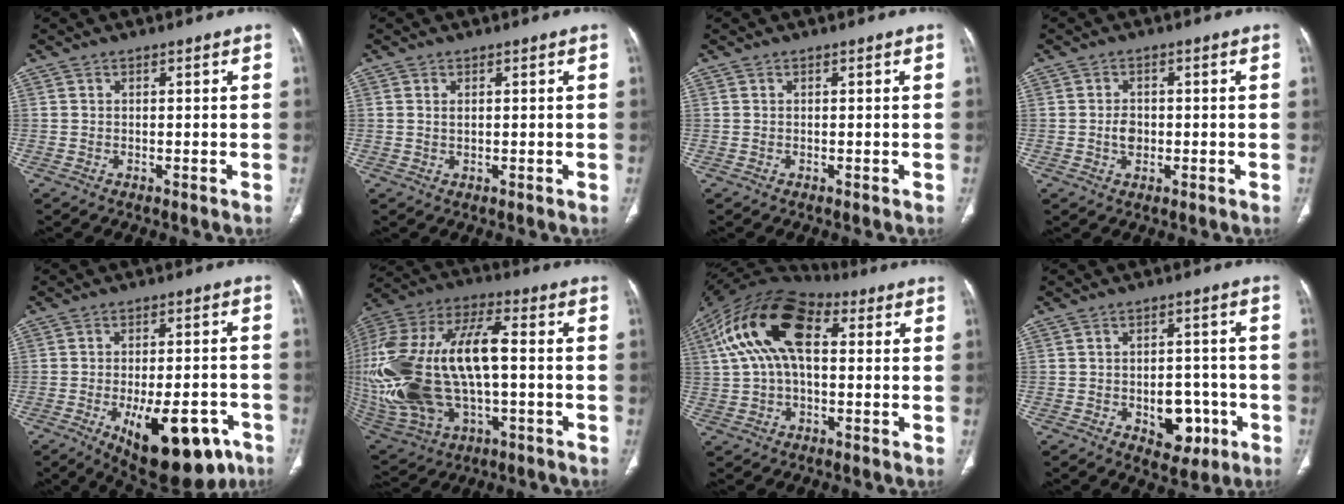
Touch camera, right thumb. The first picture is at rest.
{"total": 1.1, "force": [0.4, 0.5, 0.9], "torque": [-0.020, -0.001, 0.011]}
{"total": 0.0}
{"total": 2.8, "force": [-0.4, 2.1, 1.8], "torque": [-0.024, 0.003, -0.008]}
{"total": 17.9, "force": [-8.3, 7.9, 13.8], "torque": [-0.155, 0.022, -0.098]}
{"total": 33.2, "force": [-1.1, 17.0, 28.5], "torque": [-0.699, 0.012, -0.002]}
{"total": 18.2, "force": [4.4, 10.1, 14.5], "torque": [-0.273, 0.037, 0.068]}
{"total": 8.7, "force": [-2.9, 5.7, 5.9], "torque": [-0.043, 0.021, -0.027]}